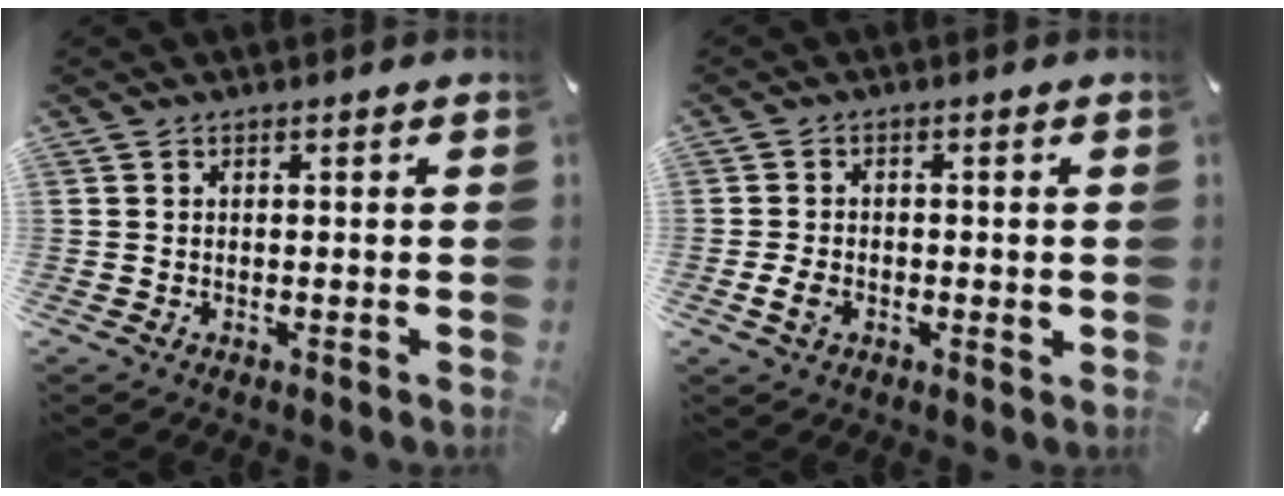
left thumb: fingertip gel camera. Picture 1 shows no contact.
{"total": 3.9, "force": [-0.9, 2.6, 2.7], "torque": [-0.051, -0.003, -0.018]}